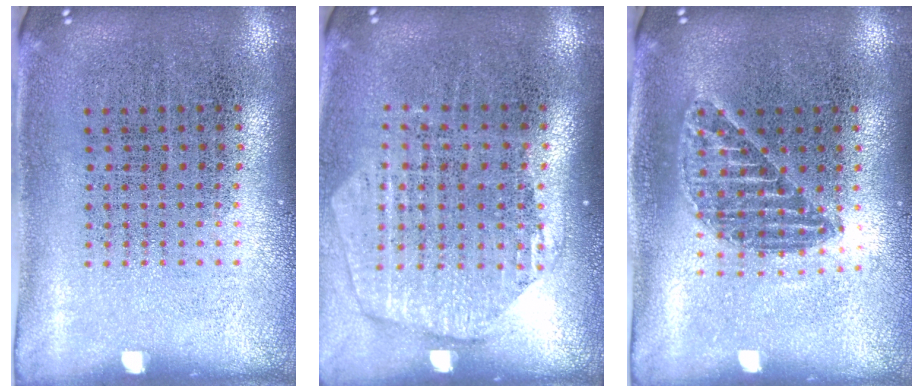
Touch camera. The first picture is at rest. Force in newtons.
{"total": 1.7, "press": 1.5, "slide": 0.8}
{"total": 1.2, "press": 1.1, "slide": 0.5}